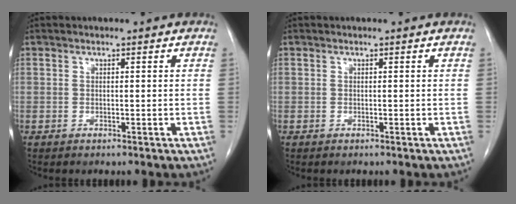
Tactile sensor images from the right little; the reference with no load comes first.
{"total": 0.0}